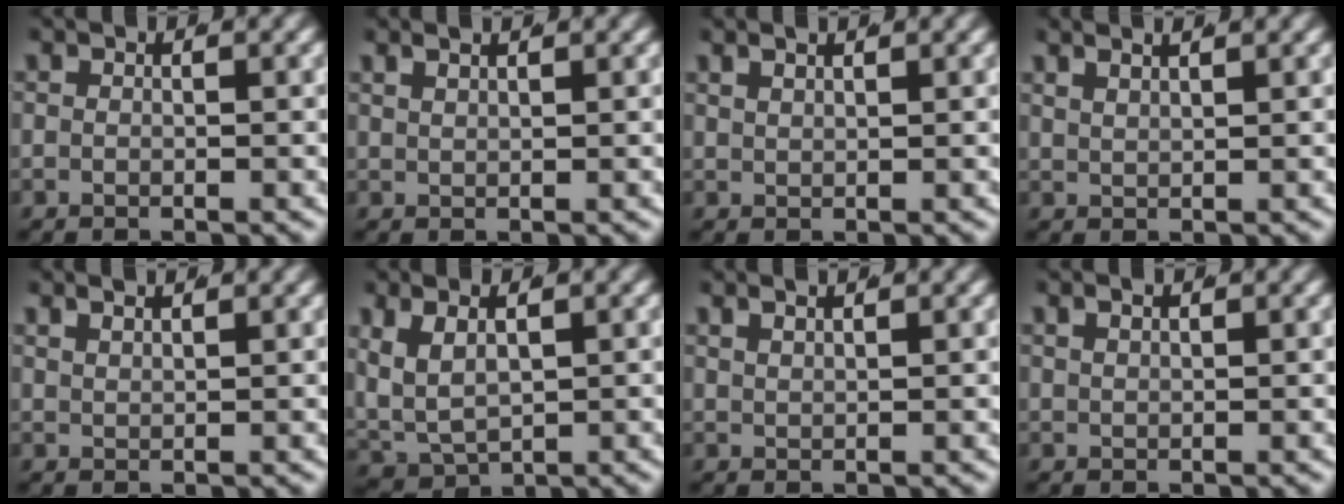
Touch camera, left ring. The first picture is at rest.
{"total": 2.0, "force": [1.9, 0.1, 0.7], "torque": [-0.007, 0.009, 0.033]}
{"total": 1.9, "force": [1.8, 0.0, 0.7], "torque": [-0.009, 0.007, 0.033]}
{"total": 3.1, "force": [2.8, 0.4, 1.3], "torque": [-0.016, 0.011, 0.049]}
{"total": 2.3, "force": [2.2, 0.1, 0.6], "torque": [-0.007, 0.008, 0.040]}
{"total": 7.0, "force": [0.9, 5.8, 3.8], "torque": [-0.115, -0.020, 0.026]}
{"total": 2.4, "force": [2.2, 0.2, 0.9], "torque": [-0.010, 0.010, 0.038]}
{"total": 1.2, "force": [1.1, -0.2, 0.5], "torque": [-0.006, 0.004, 0.024]}